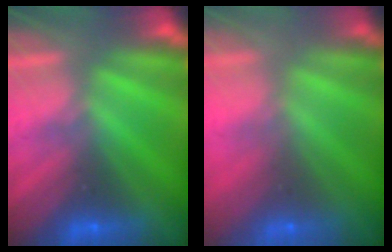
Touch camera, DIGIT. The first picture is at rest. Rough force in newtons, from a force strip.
{"total": 8.4}